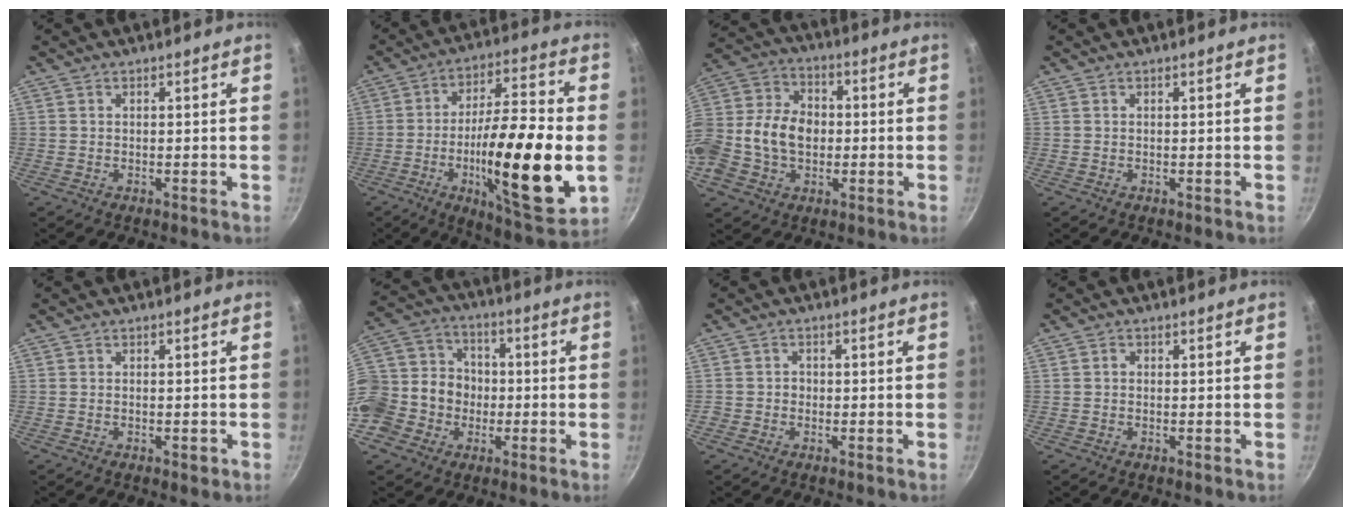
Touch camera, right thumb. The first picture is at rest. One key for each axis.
{"total": 23.8, "fx": -4.6, "fy": 6.3, "fz": 22.5, "tx": -0.357, "ty": 0.017, "tz": -0.073}
{"total": 19.2, "fx": -2.2, "fy": 14.3, "fz": 12.6, "tx": -0.239, "ty": 0.045, "tz": -0.050}
{"total": 0.0}
{"total": 1.3, "fx": -0.5, "fy": 0.6, "fz": 1.1, "tx": -0.017, "ty": 0.001, "tz": -0.009}
{"total": 18.0, "fx": -4.2, "fy": 15.7, "fz": 7.6, "tx": -0.146, "ty": 0.048, "tz": -0.076}
{"total": 1.7, "fx": -0.6, "fy": 1.5, "fz": 0.4, "tx": 0.002, "ty": 0.005, "tz": -0.011}
{"total": 0.5, "fx": -0.1, "fy": 0.4, "fz": 0.2, "tx": -0.004, "ty": 0.004, "tz": -0.002}